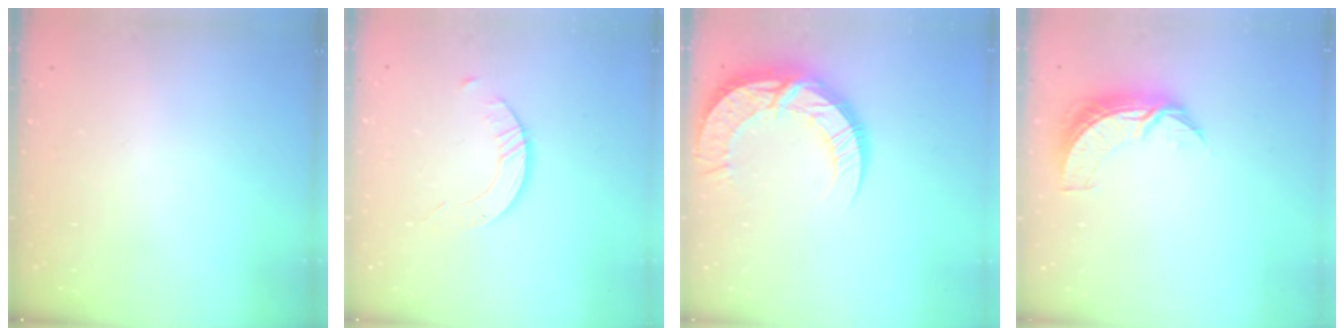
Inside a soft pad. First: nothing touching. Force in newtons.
{"total": 2.4, "press": 2.4, "slide": 0.3}
{"total": 16.6, "press": 16.5, "slide": 1.4}
{"total": 8.0, "press": 8.0, "slide": 0.3}